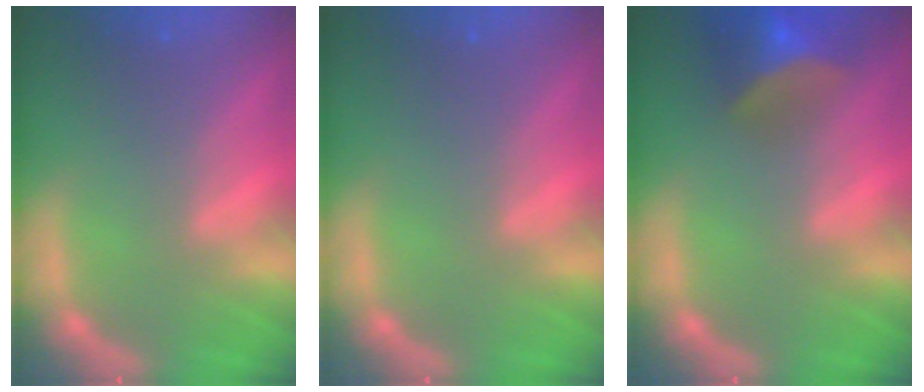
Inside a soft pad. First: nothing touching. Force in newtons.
{"total": 0.0}
{"total": 7.0}